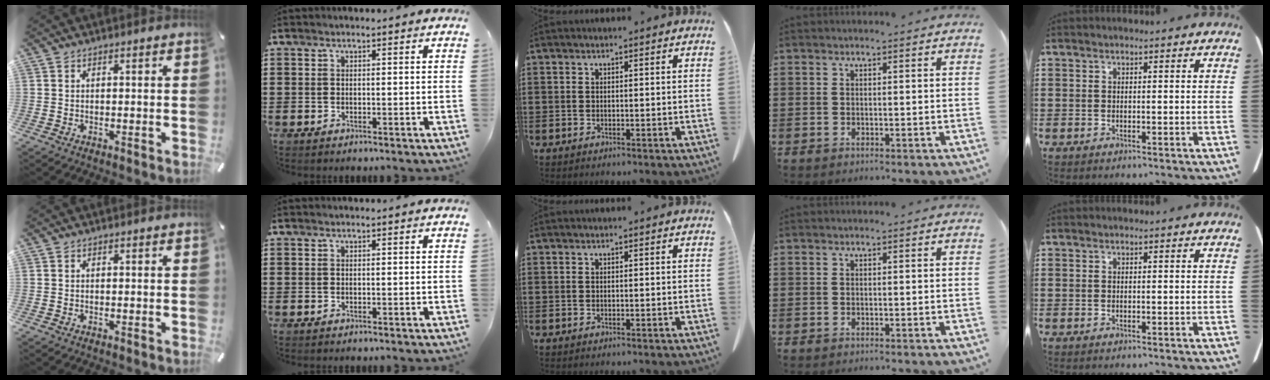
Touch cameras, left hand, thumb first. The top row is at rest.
{}